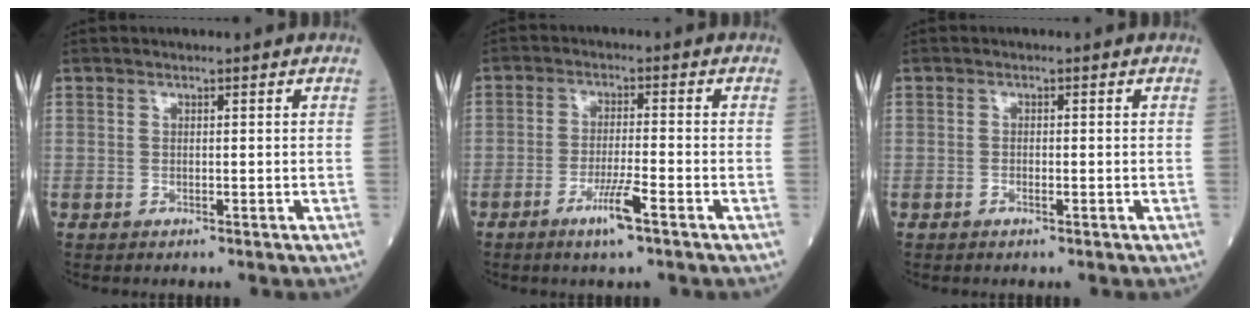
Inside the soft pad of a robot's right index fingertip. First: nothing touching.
{"total": 5.1, "force": [-2.9, 0.0, 4.2], "torque": [-0.081, -0.007, -0.056]}
{"total": 0.8, "force": [-0.4, 0.1, 0.7], "torque": [-0.014, 0.001, -0.007]}